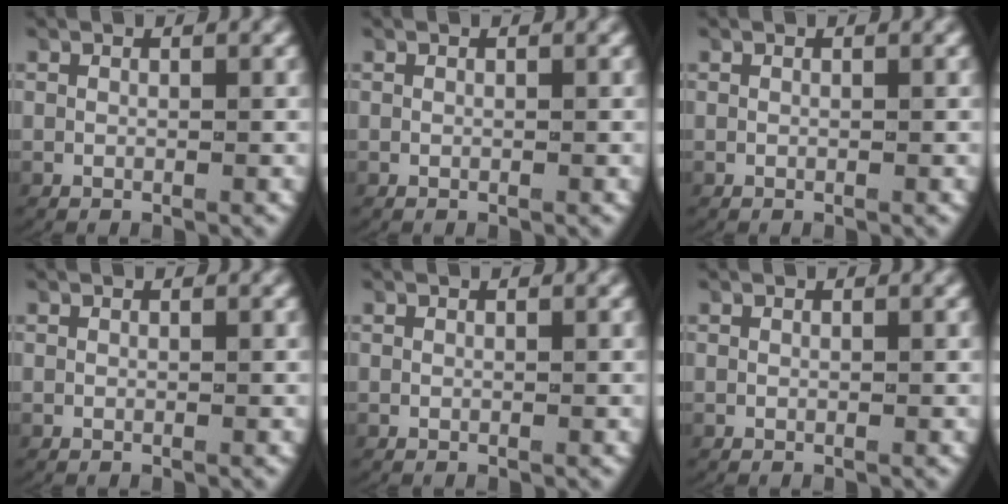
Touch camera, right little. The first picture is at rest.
{"total": 0.0}
{"total": 0.0}
{"total": 0.0}
{"total": 0.0}
{"total": 0.0}